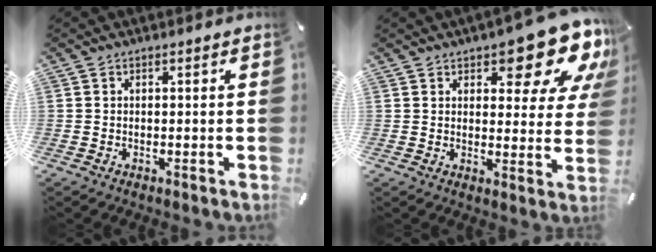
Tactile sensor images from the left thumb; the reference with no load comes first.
{"total": 13.8, "force": [8.9, 5.9, 8.8], "torque": [-0.101, -0.063, 0.148]}